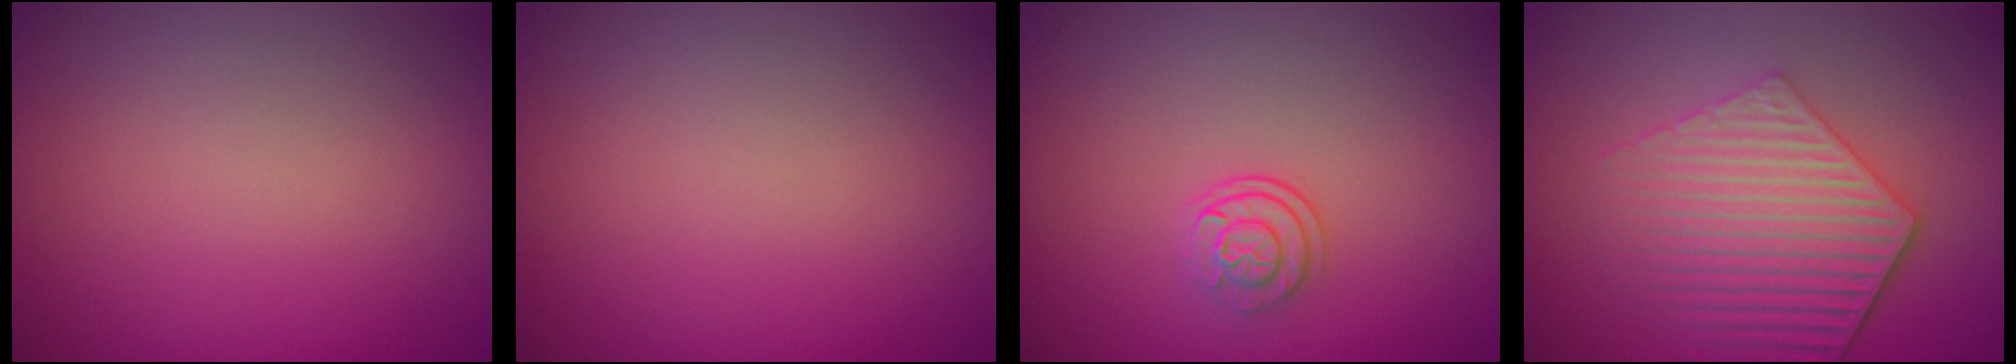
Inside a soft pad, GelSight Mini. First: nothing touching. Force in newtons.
{"total": 0.0}
{"total": 2.3, "press": 1.7, "slide": 1.5}
{"total": 5.5, "press": 4.3, "slide": 3.5}